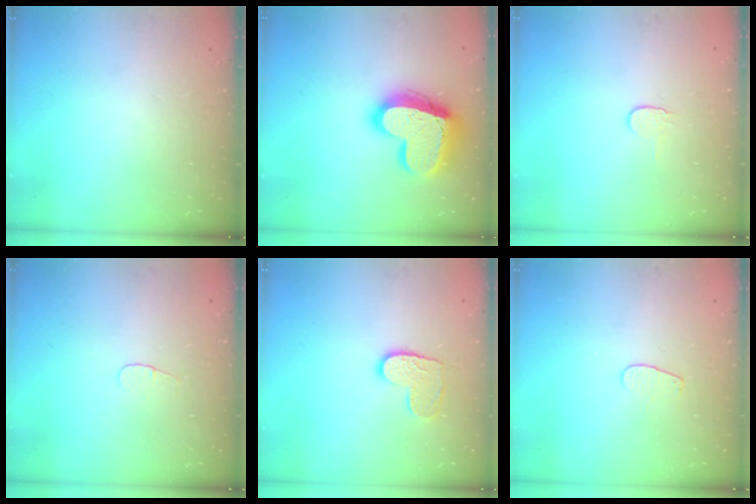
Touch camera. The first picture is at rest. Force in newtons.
{"total": 19.3, "press": 19.2, "slide": 2.0}
{"total": 3.7, "press": 3.7, "slide": 0.4}
{"total": 3.4, "press": 3.3, "slide": 0.4}
{"total": 8.2, "press": 8.2, "slide": 0.5}
{"total": 3.2, "press": 3.2, "slide": 0.3}